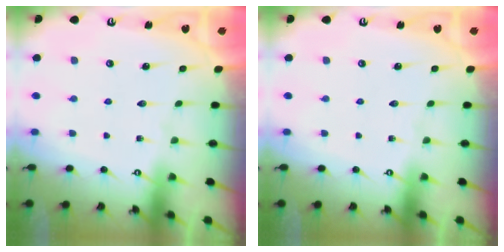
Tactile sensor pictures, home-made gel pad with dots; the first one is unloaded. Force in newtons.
{"total": 0.0}